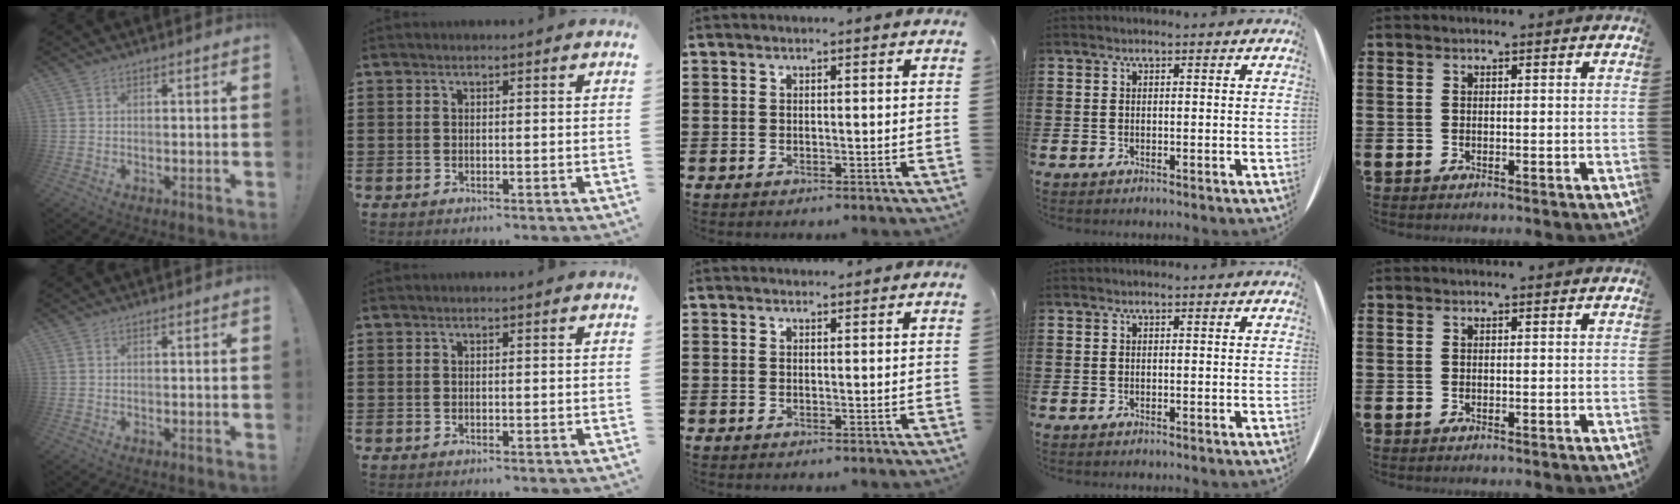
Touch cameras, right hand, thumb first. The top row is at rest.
{"middle": {"total": 1.1, "force": [1.1, 0.2, 0.0], "torque": [0.005, -0.002, 0.019]}}